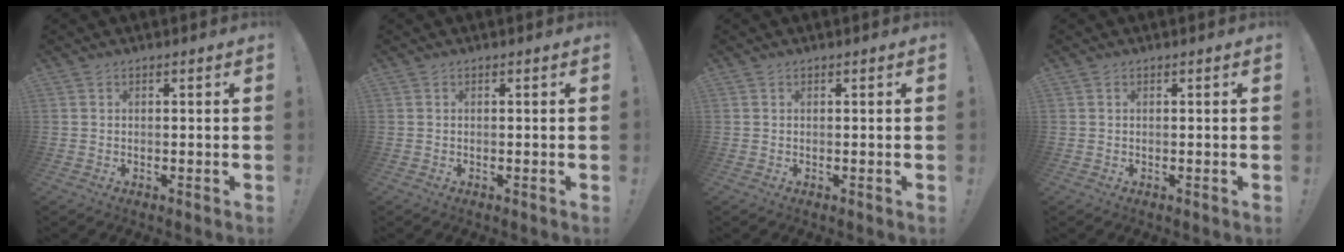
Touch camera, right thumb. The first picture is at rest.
{"total": 0.0}
{"total": 0.0}
{"total": 0.0}